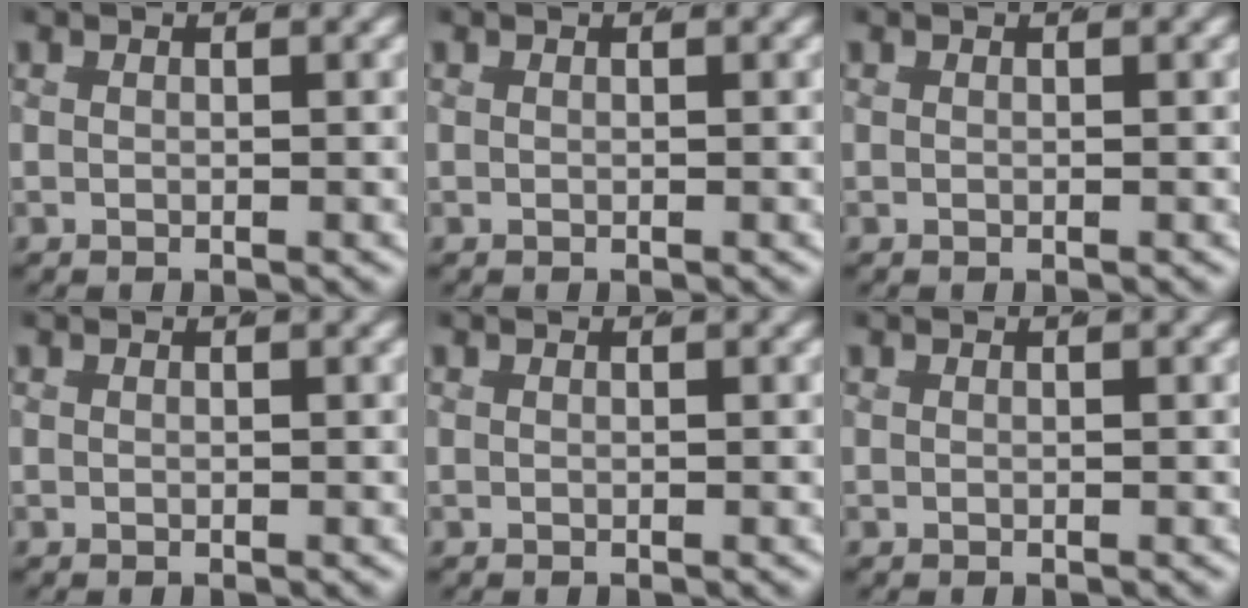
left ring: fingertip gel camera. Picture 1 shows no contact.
{"total": 0.0}
{"total": 0.0}
{"total": 0.0}
{"total": 0.0}
{"total": 0.0}